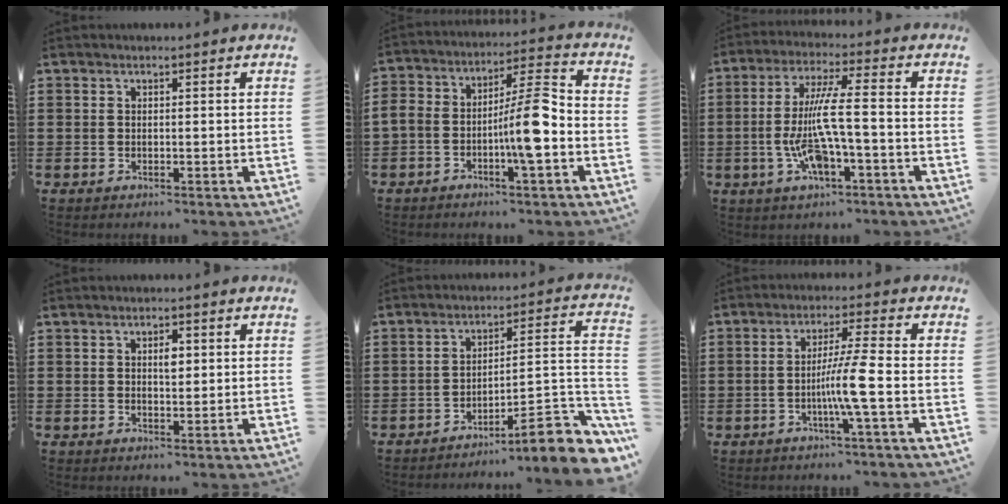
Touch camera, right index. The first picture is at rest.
{"total": 9.3, "force": [-3.7, 2.3, 8.2], "torque": [-0.144, 0.011, -0.068]}
{"total": 10.1, "force": [-2.3, 1.3, 9.7], "torque": [-0.208, -0.012, -0.052]}
{"total": 2.5, "force": [0.5, 1.1, 2.1], "torque": [-0.036, 0.004, 0.005]}
{"total": 8.8, "force": [-6.3, 1.1, 6.1], "torque": [-0.082, -0.003, -0.120]}
{"total": 6.7, "force": [-2.1, -0.9, 6.3], "torque": [-0.114, -0.011, -0.043]}